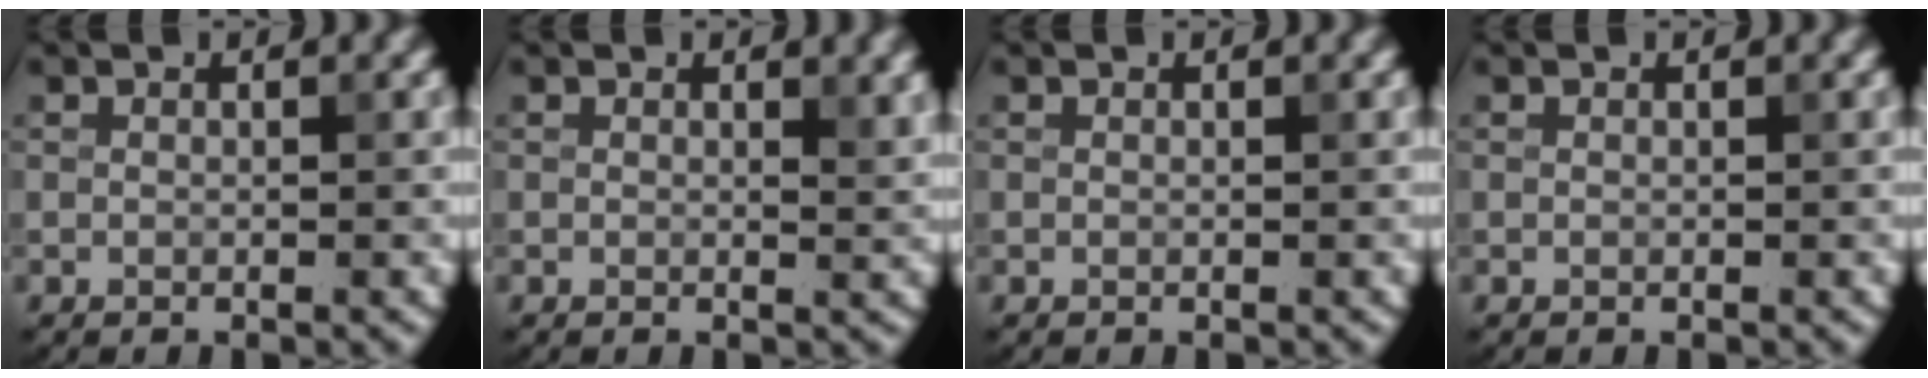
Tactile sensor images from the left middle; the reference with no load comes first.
{"total": 1.3, "force": [0.5, 0.5, 1.1], "torque": [-0.009, -0.003, 0.008]}
{"total": 0.0}
{"total": 0.0}